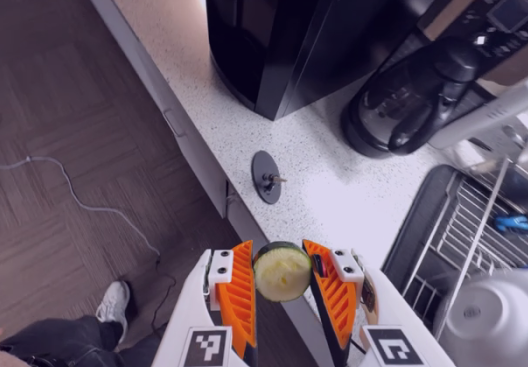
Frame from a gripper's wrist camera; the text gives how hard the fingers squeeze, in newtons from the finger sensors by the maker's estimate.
{"total": 11.1, "left": 11.4, "right": 10.9}